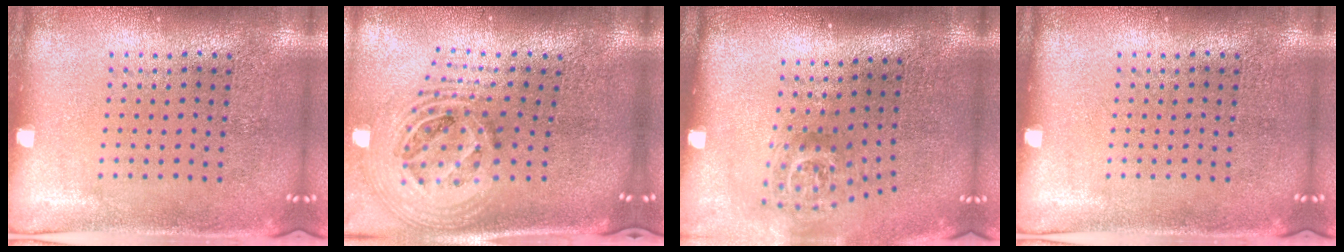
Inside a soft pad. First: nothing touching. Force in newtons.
{"total": 2.6, "press": 1.8, "slide": 1.9}
{"total": 1.8, "press": 1.2, "slide": 1.3}
{"total": 0.0}